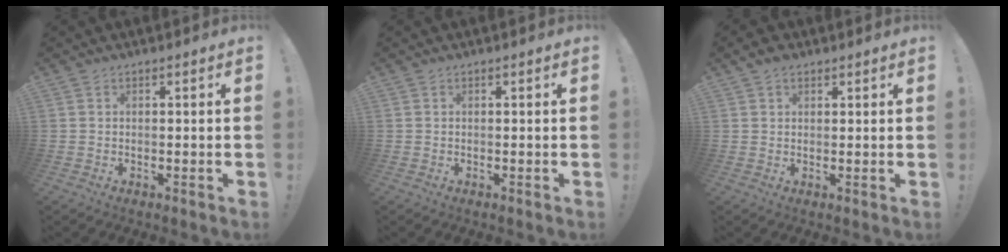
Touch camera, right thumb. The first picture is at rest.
{"total": 0.0}
{"total": 2.9, "force": [2.0, 1.7, 1.2], "torque": [-0.018, -0.006, 0.036]}